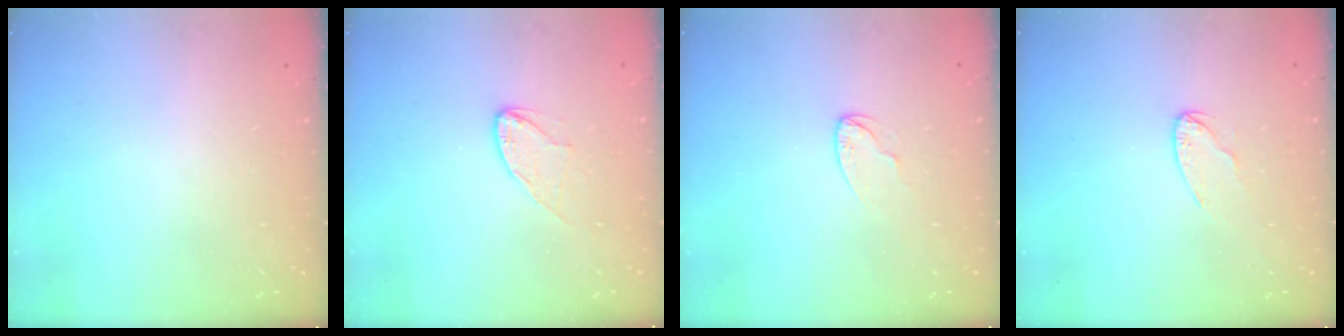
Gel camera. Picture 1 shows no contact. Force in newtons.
{"total": 6.8, "press": 6.8, "slide": 0.6}
{"total": 3.7, "press": 3.7, "slide": 0.3}
{"total": 6.1, "press": 6.1, "slide": 0.5}